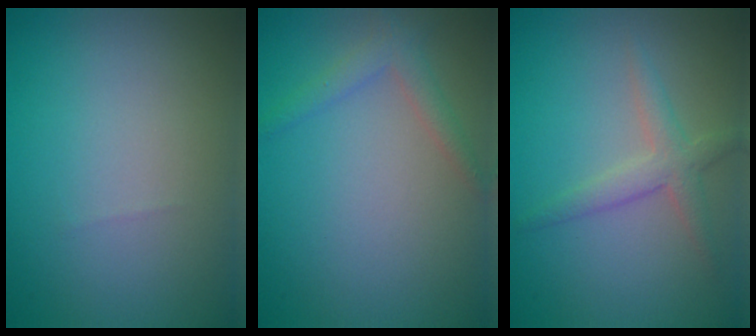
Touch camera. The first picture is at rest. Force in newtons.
{"total": 1.9, "press": 1.9, "slide": 0.2}
{"total": 2.5, "press": 2.5, "slide": 0.1}